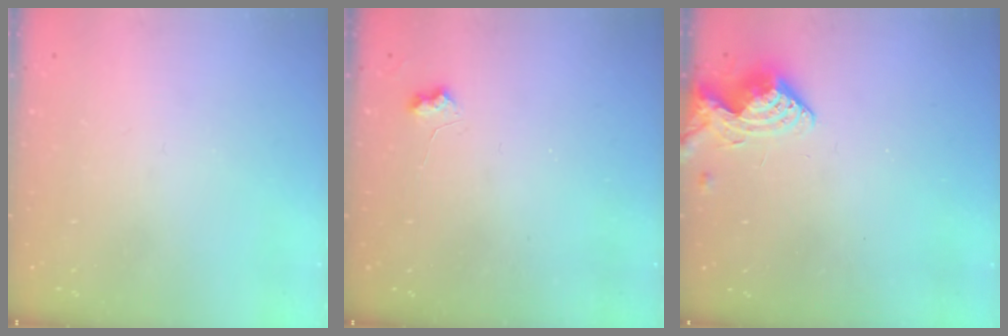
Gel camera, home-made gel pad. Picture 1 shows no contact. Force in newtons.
{"total": 3.7, "press": 3.7, "slide": 0.5}
{"total": 8.6, "press": 8.6, "slide": 0.5}